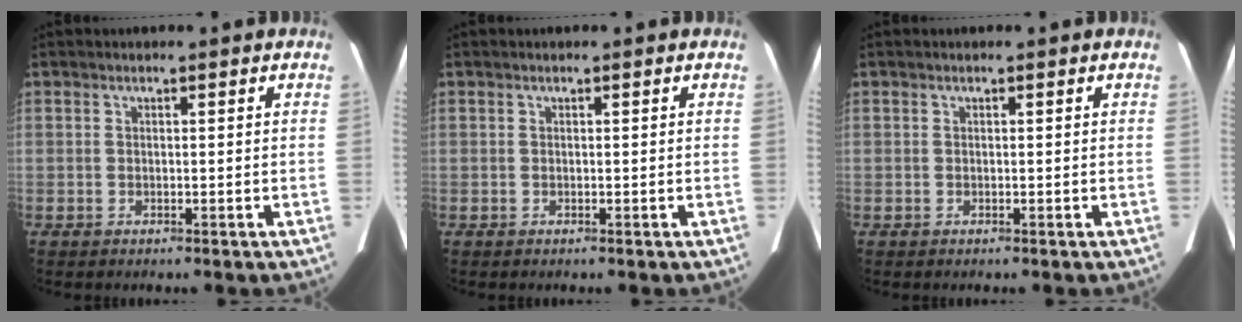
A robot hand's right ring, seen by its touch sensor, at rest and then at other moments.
{"total": 0.0}
{"total": 0.0}